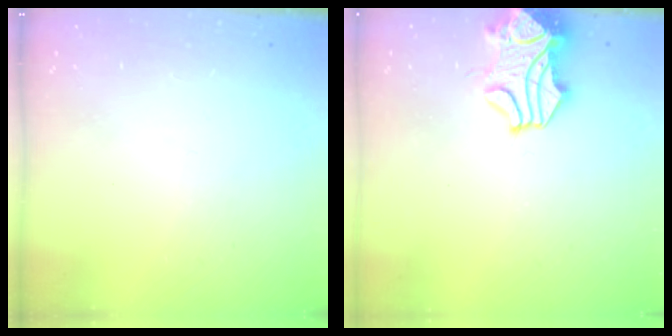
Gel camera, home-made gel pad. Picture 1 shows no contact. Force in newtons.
{"total": 2.5, "press": 2.0, "slide": 1.4}